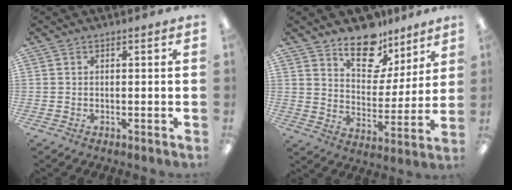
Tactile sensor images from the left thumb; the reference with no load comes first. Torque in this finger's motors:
{"motor_torque": [1.71, 0.84, 1.19, -1.38, 0.09]}